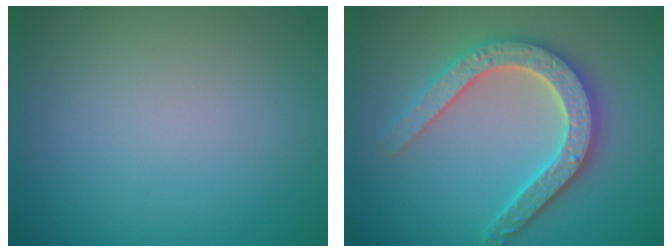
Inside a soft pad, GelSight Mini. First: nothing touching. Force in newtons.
{"total": 5.3, "press": 5.2, "slide": 1.0}